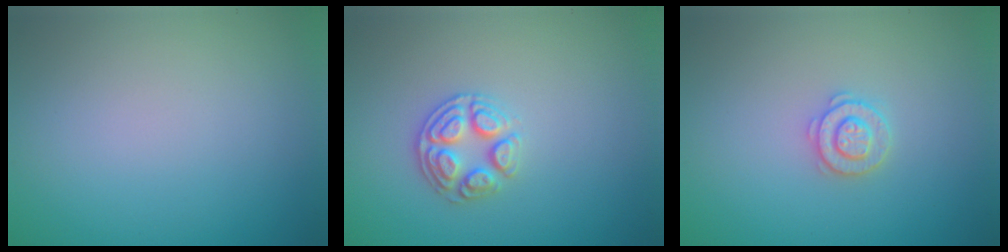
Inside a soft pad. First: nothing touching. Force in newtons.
{"total": 2.9, "press": 2.8, "slide": 0.7}
{"total": 2.2, "press": 2.2, "slide": 0.3}